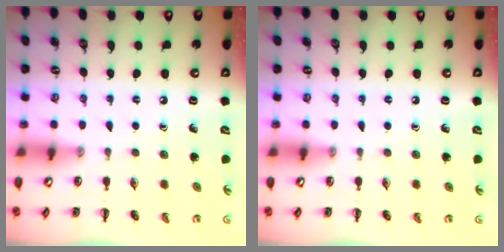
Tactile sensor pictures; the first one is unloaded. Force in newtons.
{"total": 0.0}